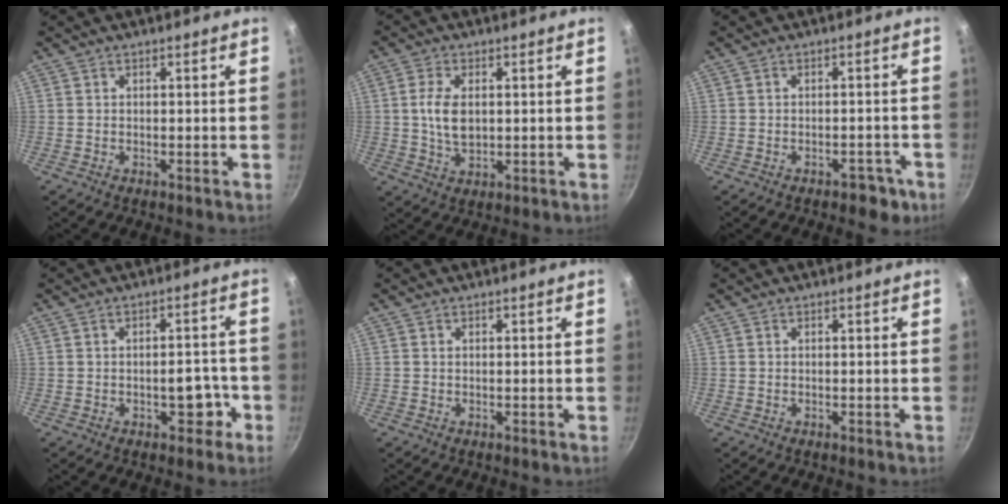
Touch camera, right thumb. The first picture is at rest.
{"total": 6.7, "force": [0.8, 3.9, 5.4], "torque": [-0.102, -0.004, 0.017]}
{"total": 4.0, "force": [-2.2, 2.4, 2.3], "torque": [-0.008, 0.027, -0.011]}
{"total": 5.2, "force": [-2.0, 3.0, 3.7], "torque": [-0.018, 0.024, -0.024]}
{"total": 0.0}
{"total": 0.0}